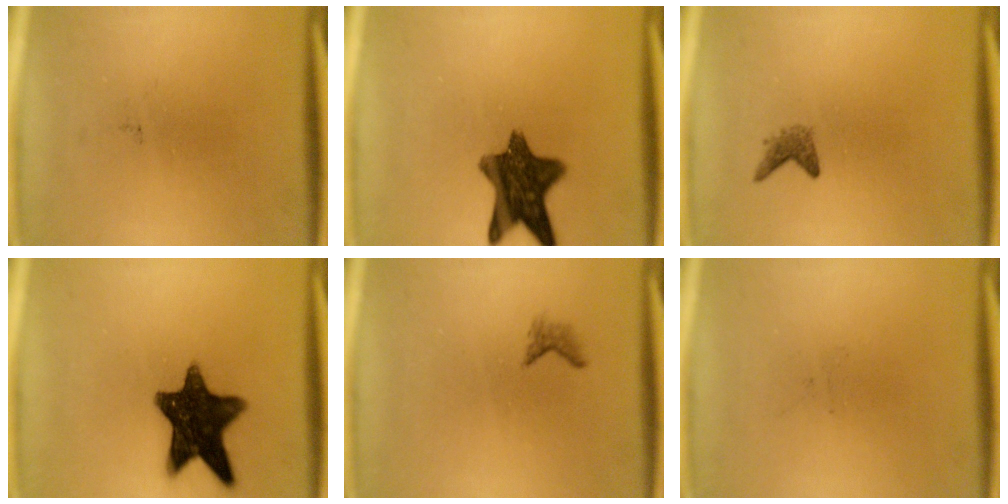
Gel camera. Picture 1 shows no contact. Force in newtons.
{"total": 11.2}
{"total": 1.4}
{"total": 13.4}
{"total": 1.0}
{"total": 0.0}